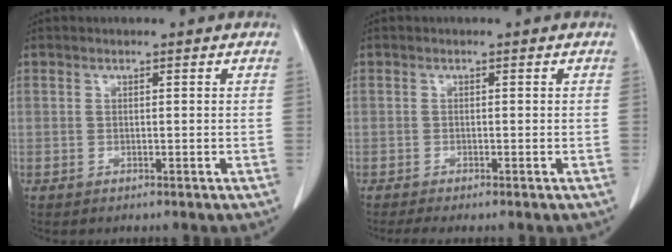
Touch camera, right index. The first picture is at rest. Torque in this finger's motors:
{"motor_torque": [0.23, -0.23, 0.11, 0.02]}